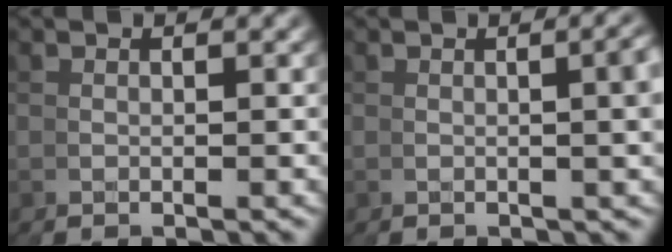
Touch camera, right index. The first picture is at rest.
{"total": 2.4, "force": [0.4, 0.2, 2.3], "torque": [-0.025, 0.005, 0.009]}